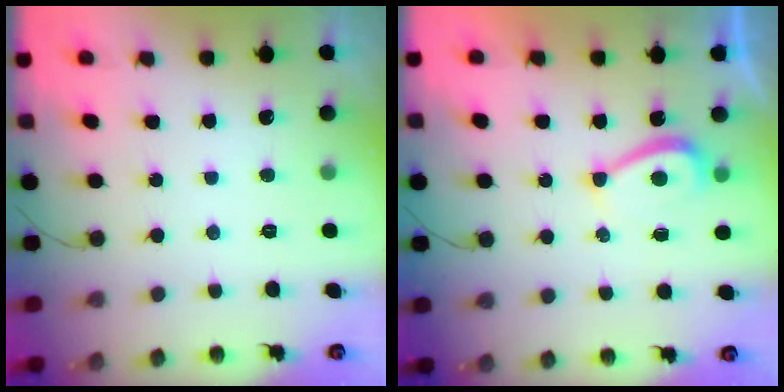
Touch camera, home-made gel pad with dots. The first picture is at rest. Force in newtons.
{"total": 4.7, "press": 4.6, "slide": 0.7}